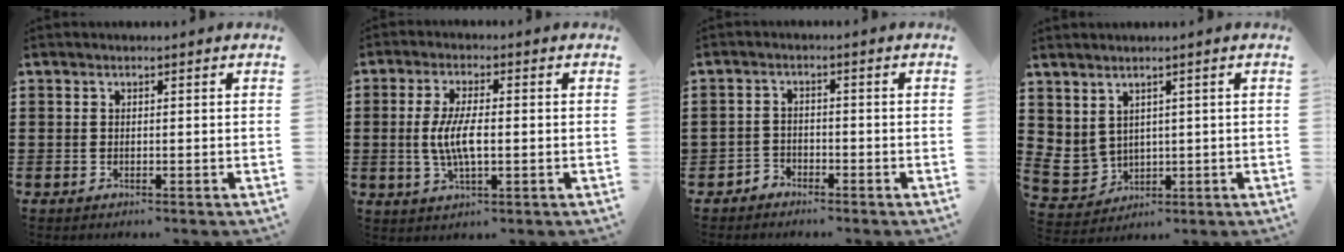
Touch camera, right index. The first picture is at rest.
{"total": 6.4, "force": [-0.5, 2.1, 6.0], "torque": [-0.134, -0.006, -0.018]}
{"total": 2.0, "force": [-1.8, 0.9, -0.1], "torque": [-0.006, 0.004, -0.041]}
{"total": 4.0, "force": [1.9, 3.3, 1.4], "torque": [-0.063, -0.010, 0.033]}